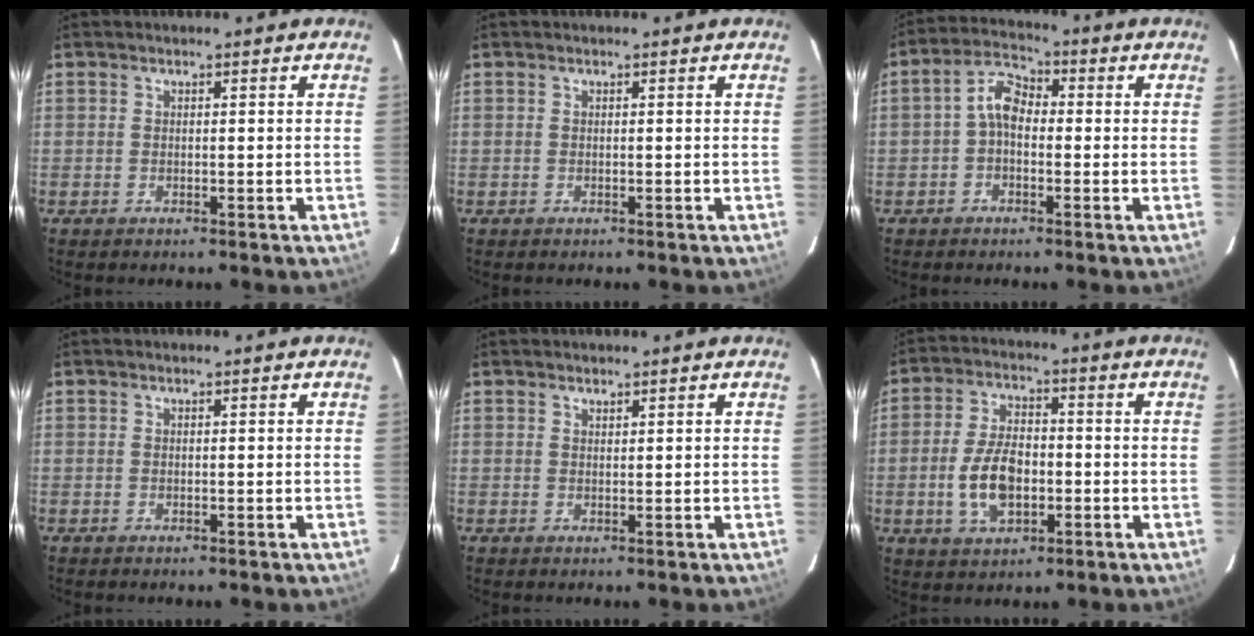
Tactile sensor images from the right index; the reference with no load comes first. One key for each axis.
{"total": 0.0}
{"total": 4.7, "fx": -0.8, "fy": 3.2, "fz": 3.4, "tx": -0.066, "ty": 0.019, "tz": -0.020}
{"total": 0.0}
{"total": 0.8, "fx": 0.8, "fy": 0.1, "fz": -0.1, "tx": 0.002, "ty": 0.000, "tz": 0.015}
{"total": 9.9, "fx": -2.2, "fy": 5.6, "fz": 7.9, "tx": -0.158, "ty": 0.005, "tz": -0.032}